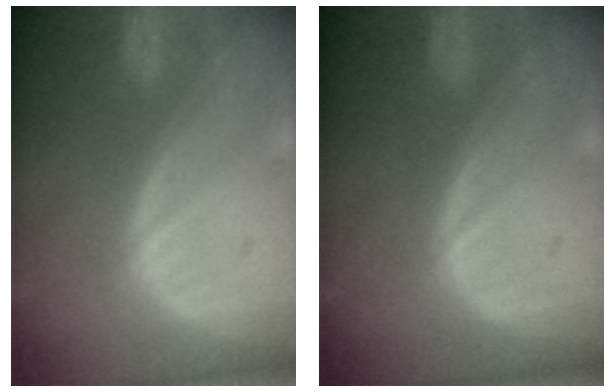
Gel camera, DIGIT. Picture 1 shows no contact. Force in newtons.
{"total": 0.0}